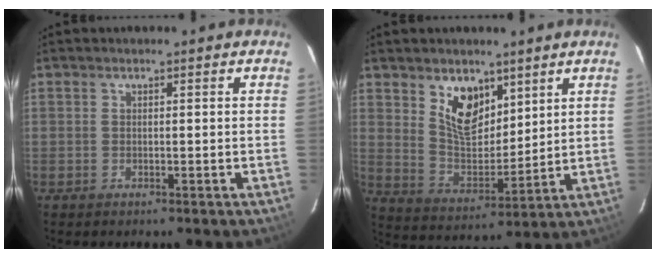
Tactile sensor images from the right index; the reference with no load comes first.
{"total": 10.1, "force": [5.9, 5.8, 5.9], "torque": [-0.101, -0.003, 0.118]}